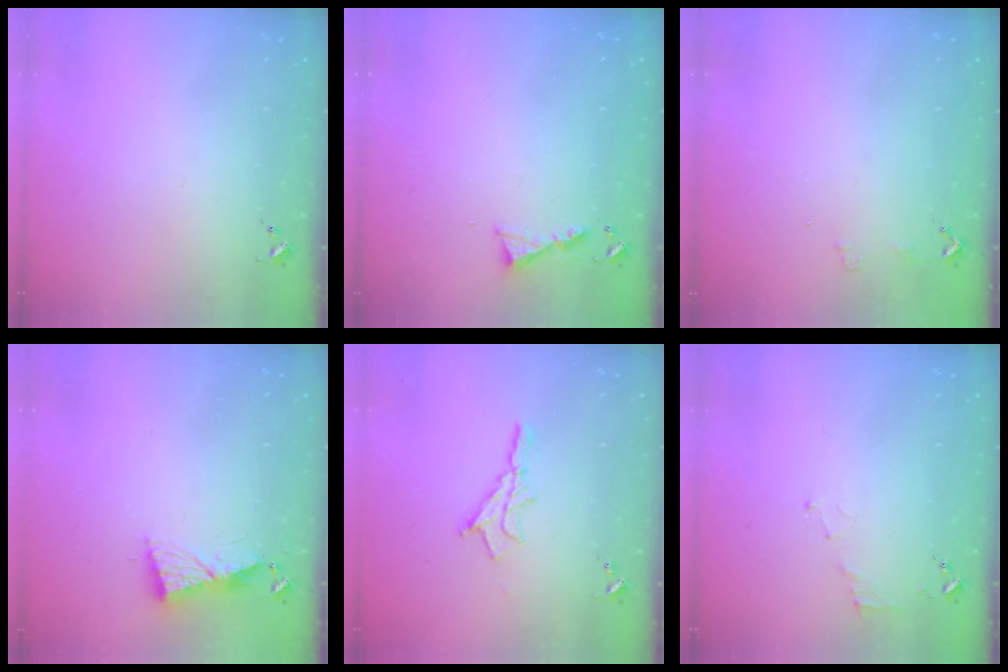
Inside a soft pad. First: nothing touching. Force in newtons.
{"total": 5.2, "press": 5.2, "slide": 0.4}
{"total": 2.9, "press": 2.9, "slide": 0.2}
{"total": 8.7, "press": 8.7, "slide": 0.8}
{"total": 10.2, "press": 10.1, "slide": 0.9}
{"total": 4.4, "press": 4.4, "slide": 0.4}